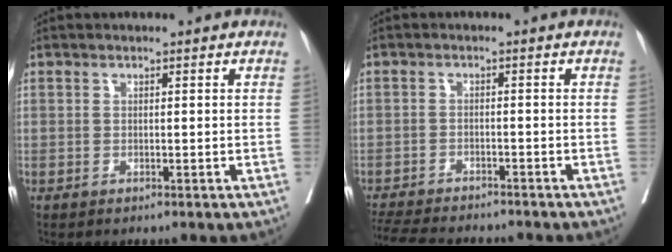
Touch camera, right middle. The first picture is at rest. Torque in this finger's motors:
{"motor_torque": [0.20, -0.24, 0.06, 0.02]}